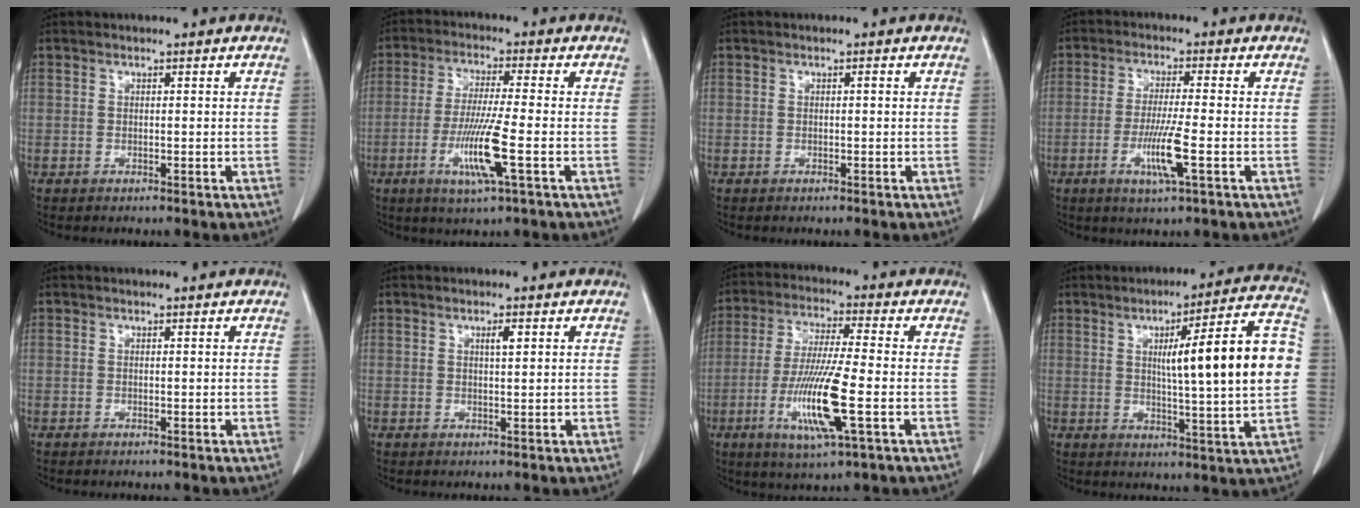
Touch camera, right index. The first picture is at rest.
{"total": 9.1, "force": [-3.0, -0.4, 8.6], "torque": [-0.170, -0.017, -0.058]}
{"total": 0.0}
{"total": 6.9, "force": [-2.3, -0.3, 6.5], "torque": [-0.124, -0.017, -0.045]}
{"total": 0.0}
{"total": 1.5, "force": [0.6, 0.2, 1.3], "torque": [-0.024, -0.001, 0.009]}
{"total": 12.5, "force": [-3.6, 0.5, 12.0], "torque": [-0.240, -0.020, -0.069]}
{"total": 16.9, "force": [1.5, 0.3, 16.8], "torque": [-0.235, 0.018, 0.018]}